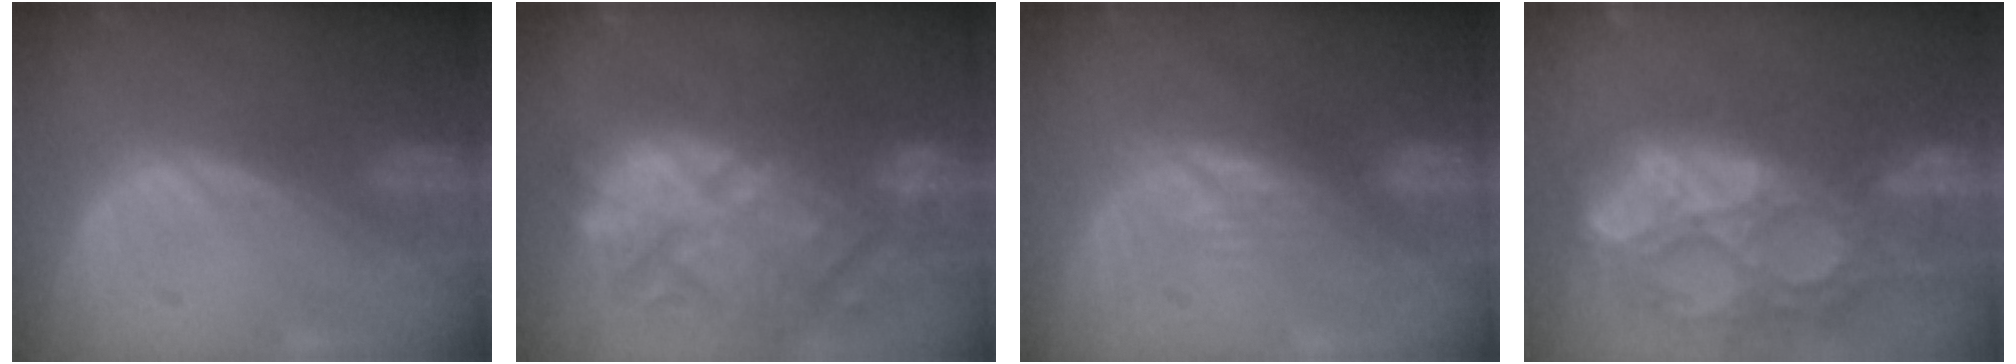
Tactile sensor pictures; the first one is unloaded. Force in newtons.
{"total": 13.1, "press": 12.3, "slide": 4.5}
{"total": 3.3, "press": 3.2, "slide": 0.5}
{"total": 15.2, "press": 12.6, "slide": 8.5}